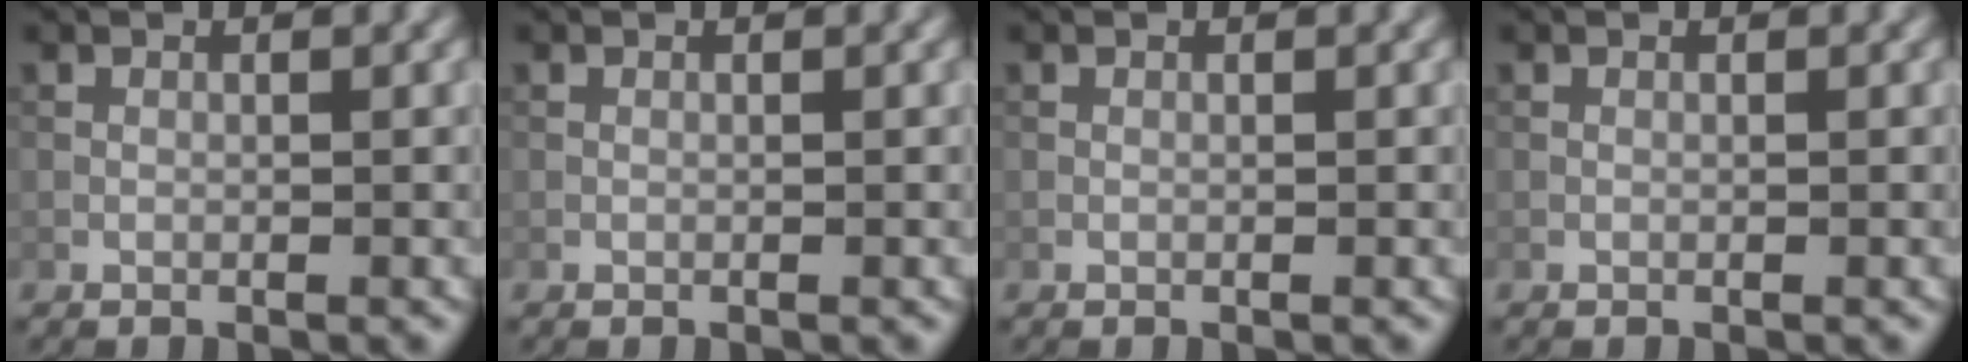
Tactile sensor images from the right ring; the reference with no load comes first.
{"total": 0.0}
{"total": 0.0}
{"total": 0.0}